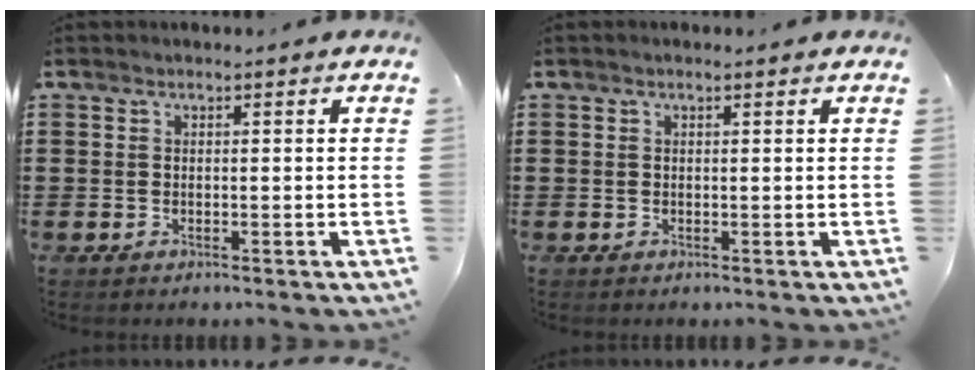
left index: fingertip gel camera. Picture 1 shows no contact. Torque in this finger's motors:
{"motor_torque": [0.17, -0.39, -0.08, 0.00]}